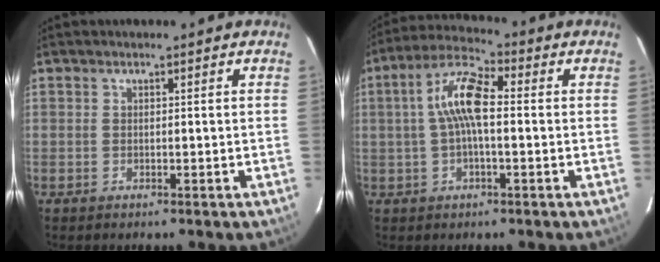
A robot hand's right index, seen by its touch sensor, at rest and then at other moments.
{"total": 9.2, "force": [0.5, 3.0, 8.6], "torque": [-0.176, 0.023, 0.005]}